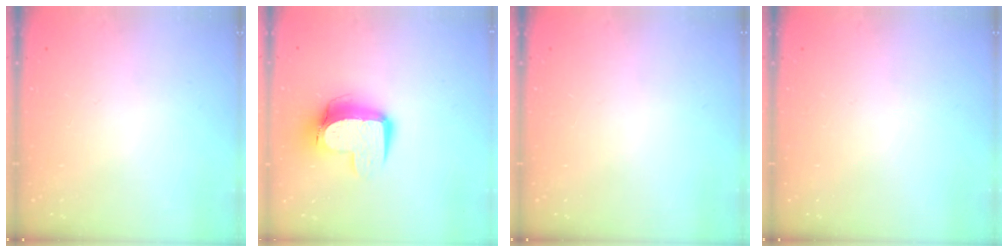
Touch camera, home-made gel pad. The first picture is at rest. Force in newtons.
{"total": 12.2, "press": 12.1, "slide": 1.2}
{"total": 0.0}
{"total": 0.0}